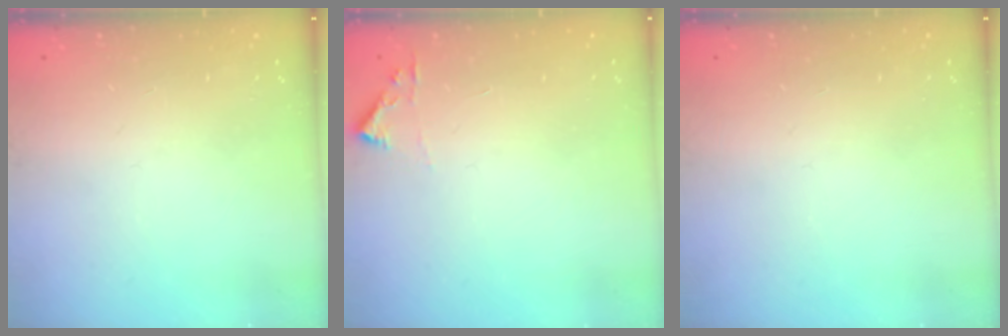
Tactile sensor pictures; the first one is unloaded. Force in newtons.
{"total": 3.3, "press": 3.3, "slide": 0.4}
{"total": 0.0}